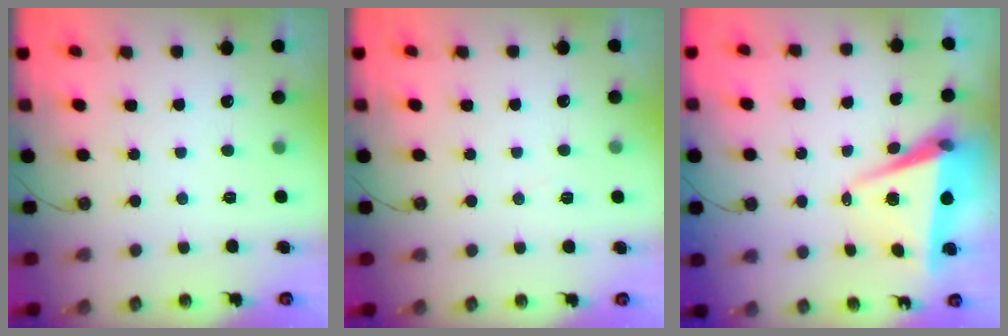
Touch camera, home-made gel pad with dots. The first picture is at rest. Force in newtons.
{"total": 5.2, "press": 2.9, "slide": 4.2}
{"total": 7.2, "press": 5.8, "slide": 4.4}